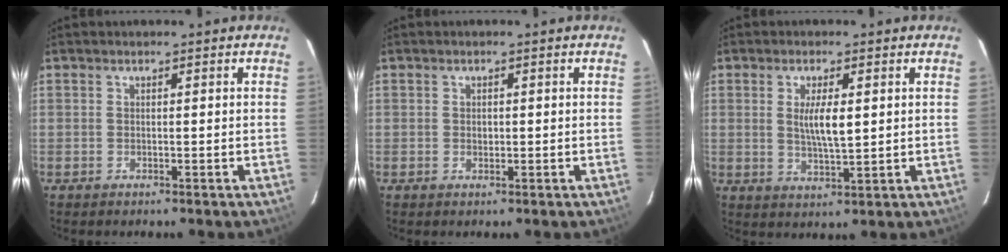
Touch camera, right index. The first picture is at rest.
{"total": 1.0, "force": [0.0, 0.9, 0.4], "torque": [-0.005, 0.000, 0.001]}
{"total": 5.5, "force": [1.0, 1.5, 5.2], "torque": [-0.096, -0.005, 0.022]}